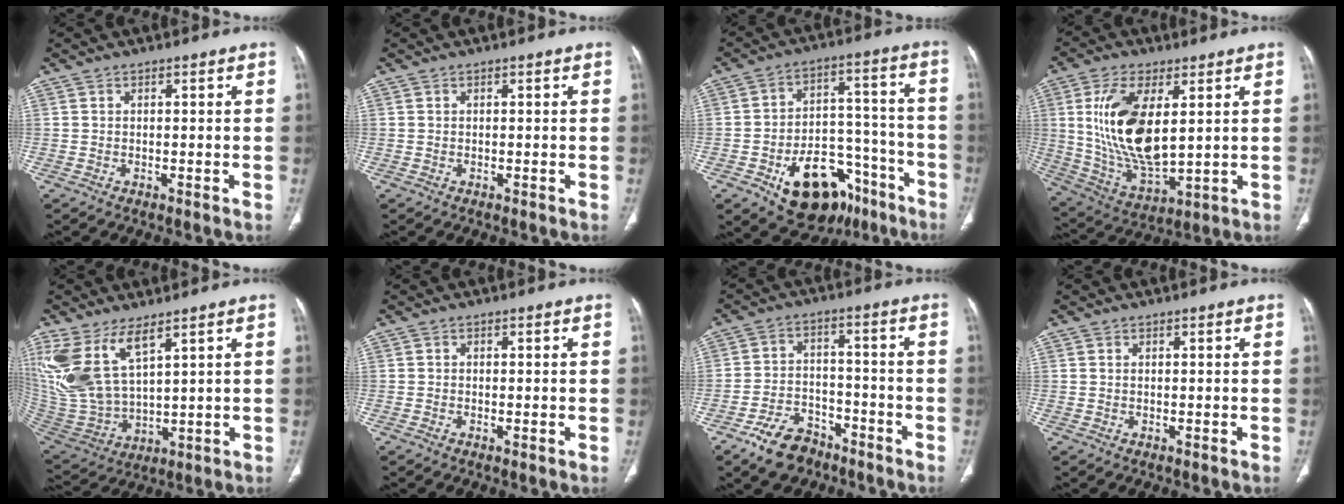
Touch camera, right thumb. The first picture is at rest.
{"total": 0.0}
{"total": 19.5, "force": [-10.7, 11.8, 11.2], "torque": [-0.121, 0.087, -0.149]}
{"total": 17.3, "force": [3.7, 8.0, 14.9], "torque": [-0.287, -0.024, 0.085]}
{"total": 15.3, "force": [8.1, 6.7, 11.1], "torque": [-0.237, -0.035, 0.188]}
{"total": 0.6, "force": [-0.2, 0.3, 0.6], "torque": [-0.011, -0.002, -0.005]}
{"total": 9.3, "force": [-6.5, 5.5, 3.7], "torque": [-0.048, 0.046, -0.113]}
{"total": 0.0}